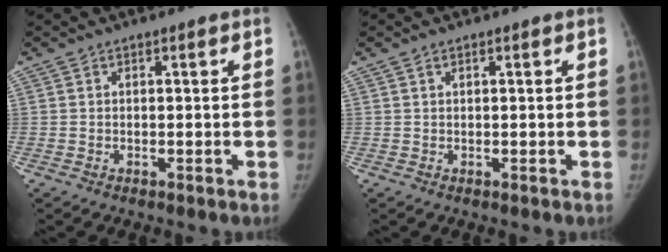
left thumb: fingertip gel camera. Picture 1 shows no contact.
{"total": 0.5, "force": [0.4, 0.2, 0.2], "torque": [-0.004, -0.001, 0.007]}